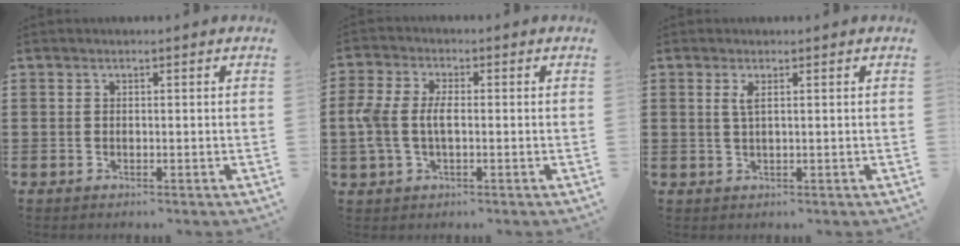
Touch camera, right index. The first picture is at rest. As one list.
[{"total": 5.3, "force": [-0.4, 2.9, 4.4], "torque": [-0.113, -0.003, -0.016]}, {"total": 1.6, "force": [0.6, 0.2, 1.5], "torque": [-0.032, 0.001, 0.009]}]